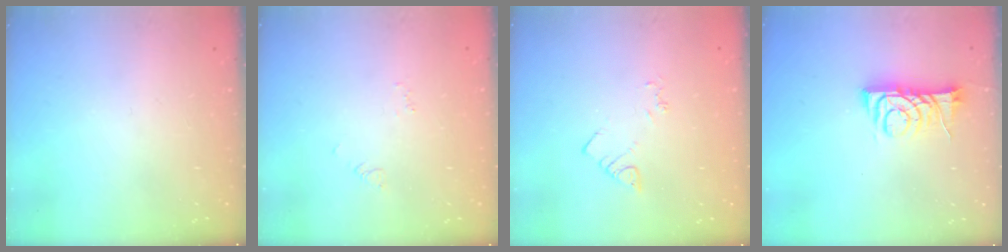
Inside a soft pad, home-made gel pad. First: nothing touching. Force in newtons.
{"total": 1.7, "press": 1.6, "slide": 0.3}
{"total": 3.2, "press": 3.2, "slide": 0.5}
{"total": 9.2, "press": 9.1, "slide": 0.5}